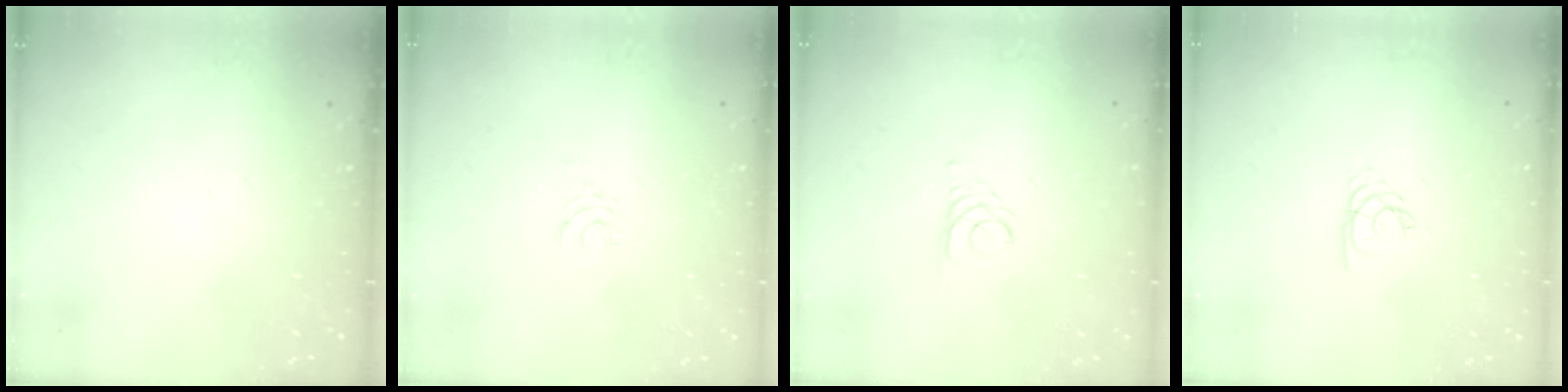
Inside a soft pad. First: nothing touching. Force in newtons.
{"total": 3.3, "press": 3.3, "slide": 0.4}
{"total": 2.6, "press": 2.6, "slide": 0.2}
{"total": 1.9, "press": 1.9, "slide": 0.2}